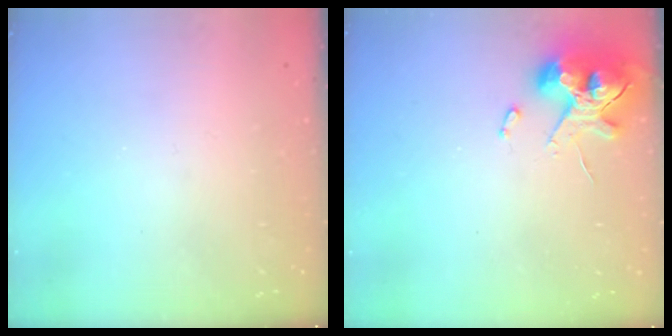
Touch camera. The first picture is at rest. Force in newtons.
{"total": 11.8, "press": 11.7, "slide": 1.8}